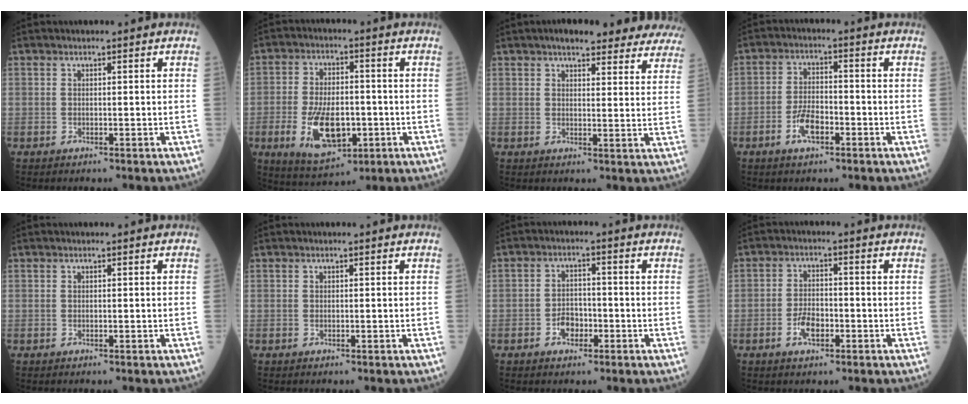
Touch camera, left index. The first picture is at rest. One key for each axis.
{"total": 10.9, "fx": -3.1, "fy": 5.3, "fz": 9.0, "tx": -0.177, "ty": -0.006, "tz": -0.043}
{"total": 17.5, "fx": 15.5, "fy": 4.2, "fz": 6.9, "tx": -0.060, "ty": 0.011, "tz": 0.168}
{"total": 5.0, "fx": -2.5, "fy": 2.0, "fz": 3.9, "tx": -0.081, "ty": 0.002, "tz": -0.049}
{"total": 0.0}
{"total": 0.0}
{"total": 3.5, "fx": -1.7, "fy": 2.3, "fz": 2.1, "tx": -0.038, "ty": 0.006, "tz": -0.031}
{"total": 4.0, "fx": -1.8, "fy": 1.9, "fz": 3.1, "tx": -0.062, "ty": 0.002, "tz": -0.035}